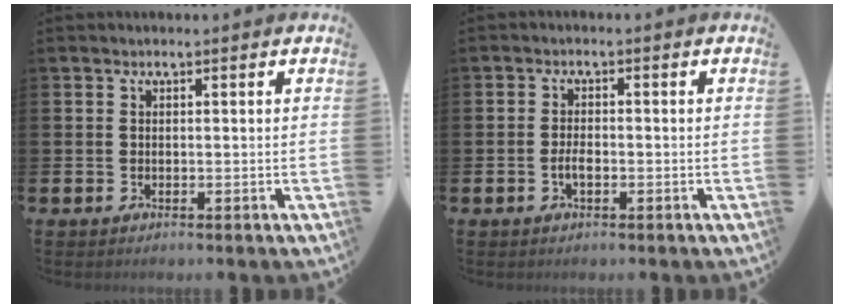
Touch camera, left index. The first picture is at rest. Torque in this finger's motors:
{"motor_torque": [0.40, 0.28, 0.03, 0.05]}